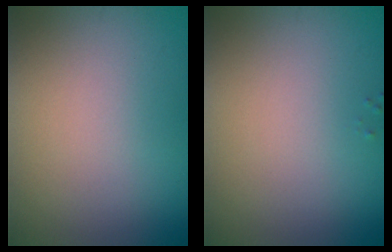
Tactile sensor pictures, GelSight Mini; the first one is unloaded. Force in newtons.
{"total": 0.0}